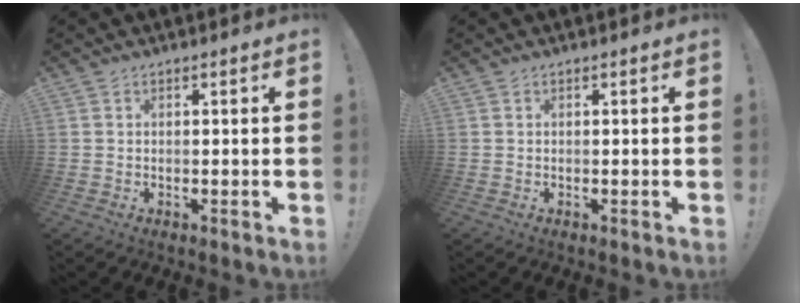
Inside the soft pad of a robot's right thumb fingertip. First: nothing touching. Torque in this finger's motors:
{"motor_torque": [0.00, 0.00, -0.02, 0.07, 0.02]}